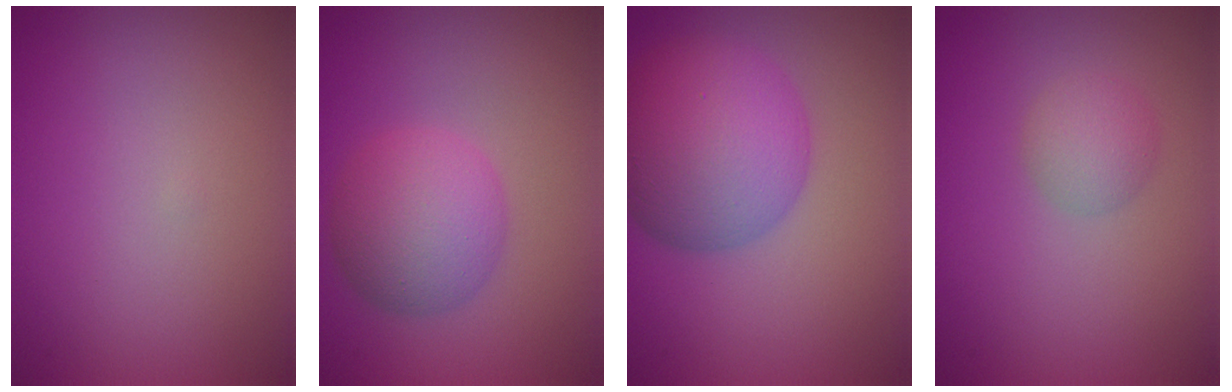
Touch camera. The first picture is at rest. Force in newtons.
{"total": 5.3, "press": 5.3, "slide": 0.0}
{"total": 9.1, "press": 9.1, "slide": 0.1}
{"total": 2.2, "press": 2.2, "slide": 0.1}